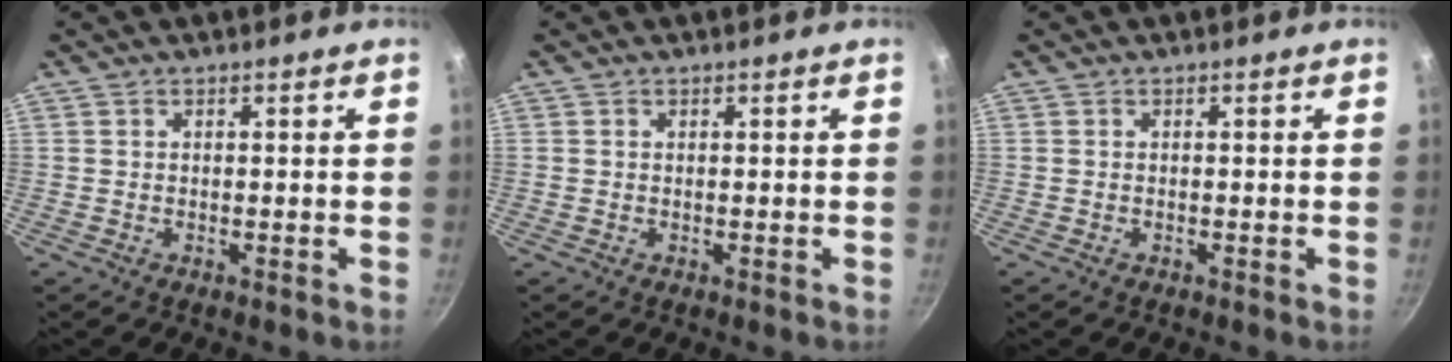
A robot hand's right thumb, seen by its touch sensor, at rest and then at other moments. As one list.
[{"total": 0.0}, {"total": 0.0}]